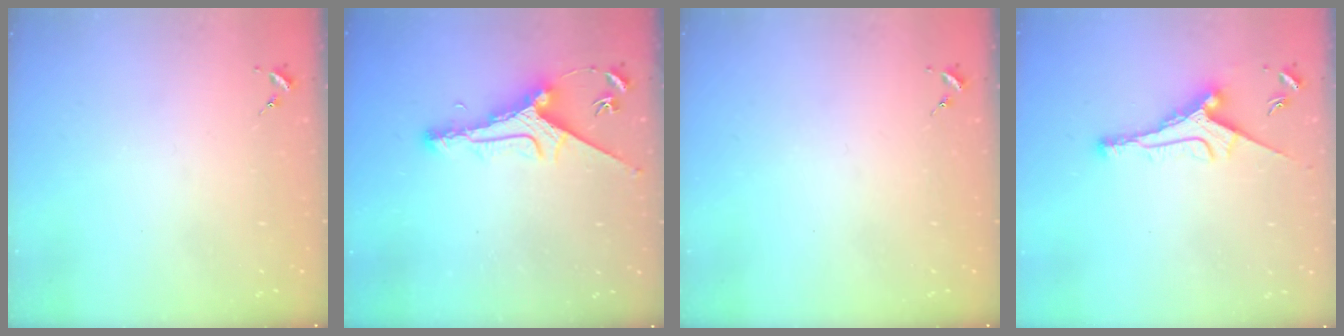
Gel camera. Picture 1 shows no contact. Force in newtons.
{"total": 10.3, "press": 10.3, "slide": 1.0}
{"total": 0.0}
{"total": 10.3, "press": 10.3, "slide": 0.2}